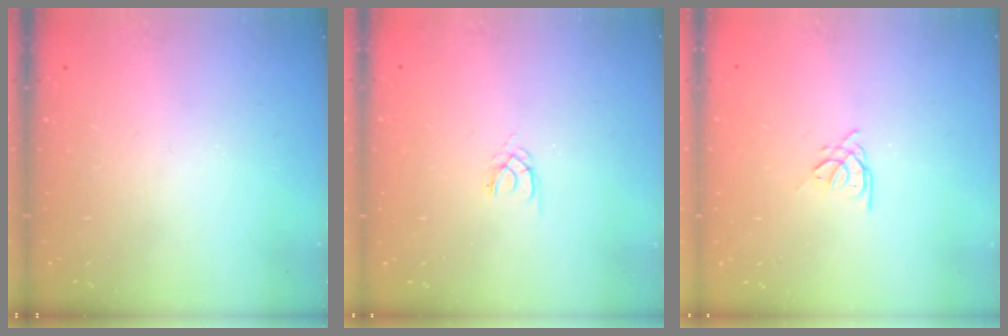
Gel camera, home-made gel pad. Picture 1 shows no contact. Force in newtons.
{"total": 1.3, "press": 1.2, "slide": 0.3}
{"total": 1.9, "press": 1.9, "slide": 0.4}